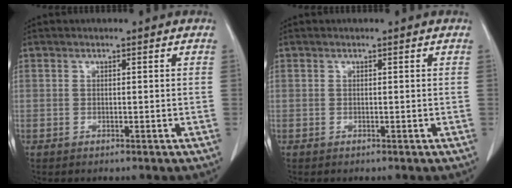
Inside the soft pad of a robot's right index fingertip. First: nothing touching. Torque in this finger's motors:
{"motor_torque": [-0.02, 0.02, 0.00, 0.00]}